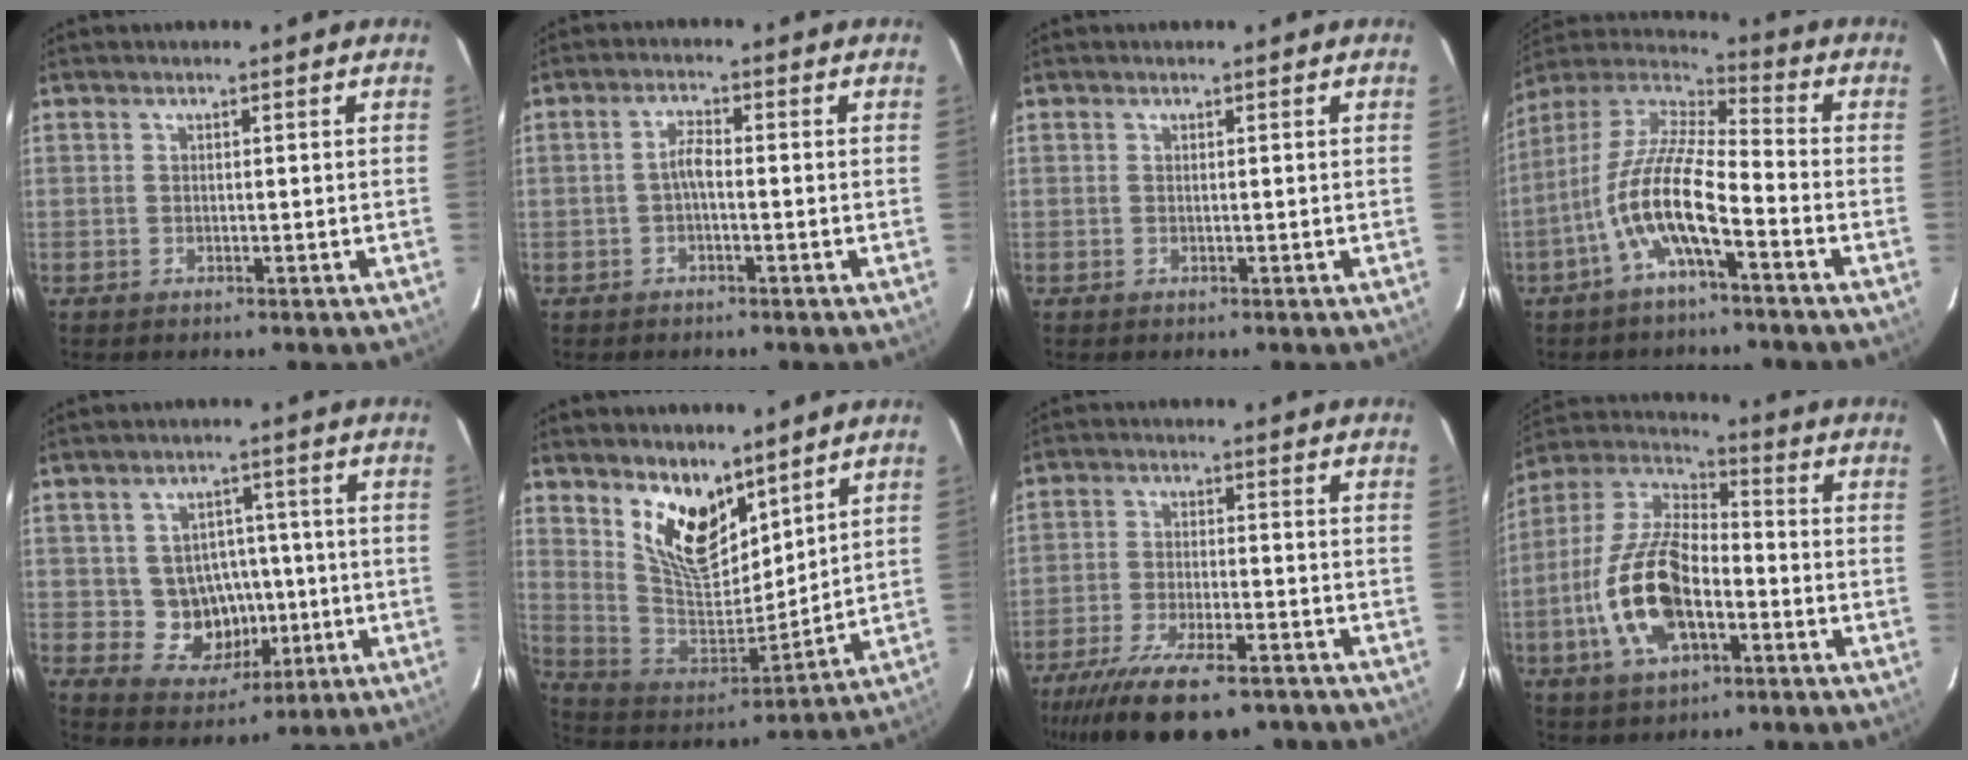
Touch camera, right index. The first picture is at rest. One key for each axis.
{"total": 2.4, "fx": -0.8, "fy": 0.6, "fz": 2.2, "tx": -0.046, "ty": 0.009, "tz": -0.017}
{"total": 0.0}
{"total": 13.9, "fx": -5.8, "fy": 3.5, "fz": 12.2, "tx": -0.236, "ty": -0.001, "tz": -0.115}
{"total": 8.9, "fx": -1.0, "fy": 8.2, "fz": 3.4, "tx": -0.075, "ty": 0.014, "tz": 0.005}
{"total": 14.3, "fx": 9.4, "fy": 6.8, "fz": 8.2, "tx": -0.157, "ty": -0.010, "tz": 0.188}
{"total": 17.6, "fx": -13.2, "fy": 5.4, "fz": 10.3, "tx": -0.211, "ty": -0.045, "tz": -0.208}
{"total": 16.4, "fx": -5.2, "fy": 7.6, "fz": 13.5, "tx": -0.288, "ty": 0.002, "tz": -0.098}